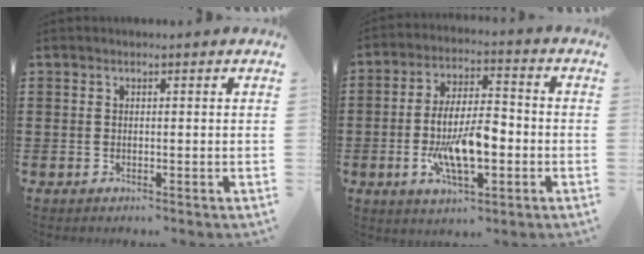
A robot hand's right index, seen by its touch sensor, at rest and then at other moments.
{"total": 10.3, "force": [-2.8, 4.2, 9.0], "torque": [-0.181, -0.007, -0.054]}